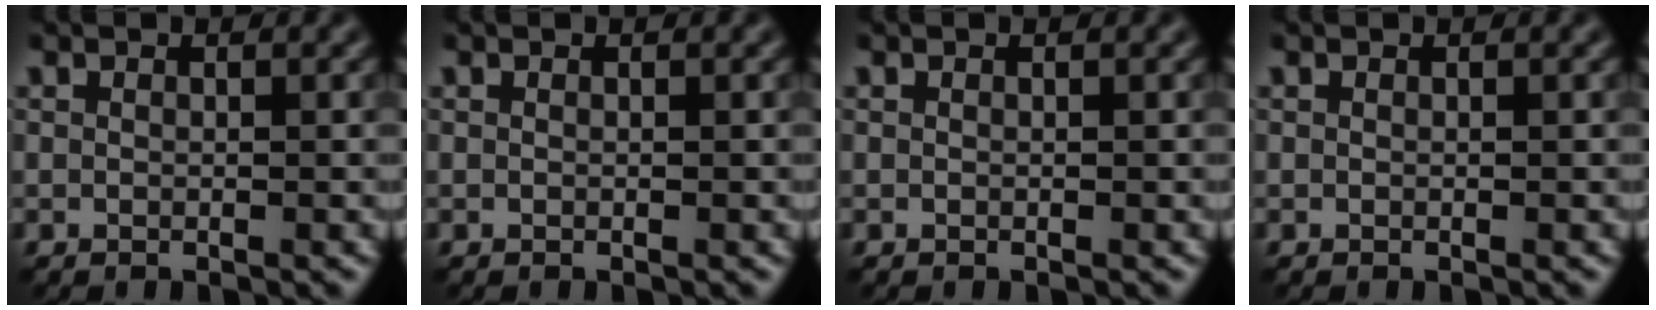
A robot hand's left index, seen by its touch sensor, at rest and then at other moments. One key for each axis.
{"total": 0.0}
{"total": 0.0}
{"total": 0.0}